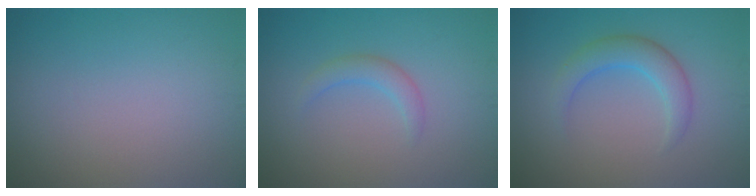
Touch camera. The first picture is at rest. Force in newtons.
{"total": 1.7, "press": 1.7, "slide": 0.3}
{"total": 3.0, "press": 3.0, "slide": 0.1}